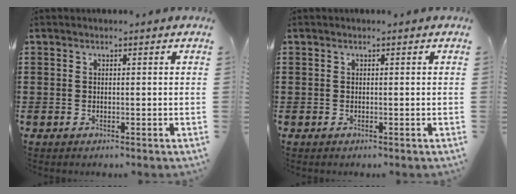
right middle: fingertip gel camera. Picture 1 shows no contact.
{"total": 0.0}